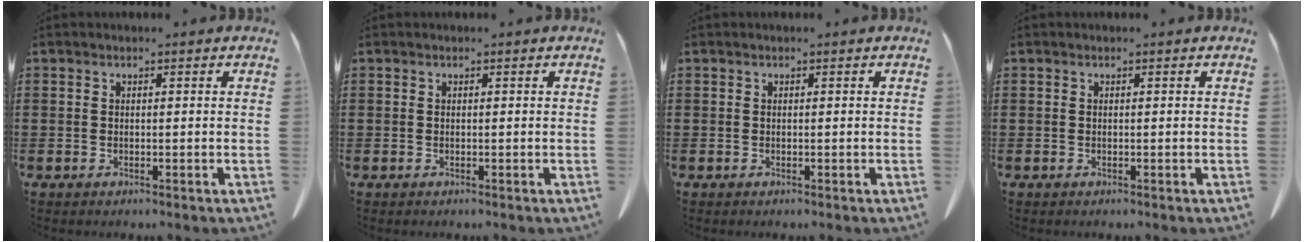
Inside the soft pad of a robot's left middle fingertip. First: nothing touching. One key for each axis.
{"total": 0.0}
{"total": 0.0}
{"total": 0.0}